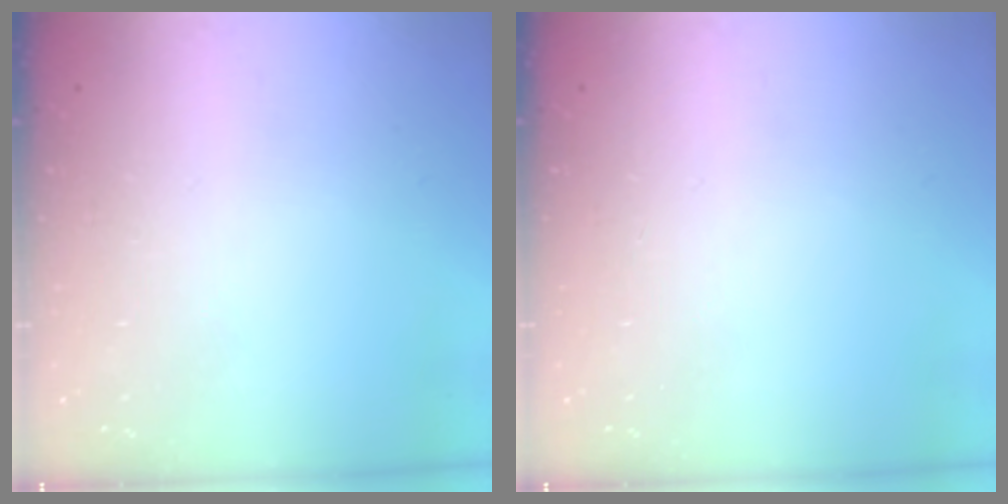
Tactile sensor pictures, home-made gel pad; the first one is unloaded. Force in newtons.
{"total": 0.0}